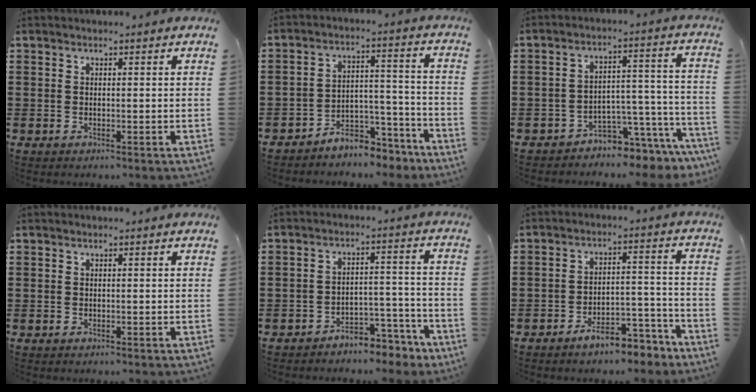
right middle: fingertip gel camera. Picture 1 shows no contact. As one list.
[{"total": 5.7, "force": [-5.4, 1.7, 0.8], "torque": [-0.013, 0.018, -0.107]}, {"total": 3.9, "force": [-3.8, 0.5, 0.4], "torque": [-0.020, -0.006, -0.080]}, {"total": 0.0}, {"total": 4.9, "force": [-4.7, 1.0, 0.8], "torque": [-0.015, 0.010, -0.093]}, {"total": 6.0, "force": [-5.4, 1.3, 2.2], "torque": [-0.033, 0.012, -0.101]}]